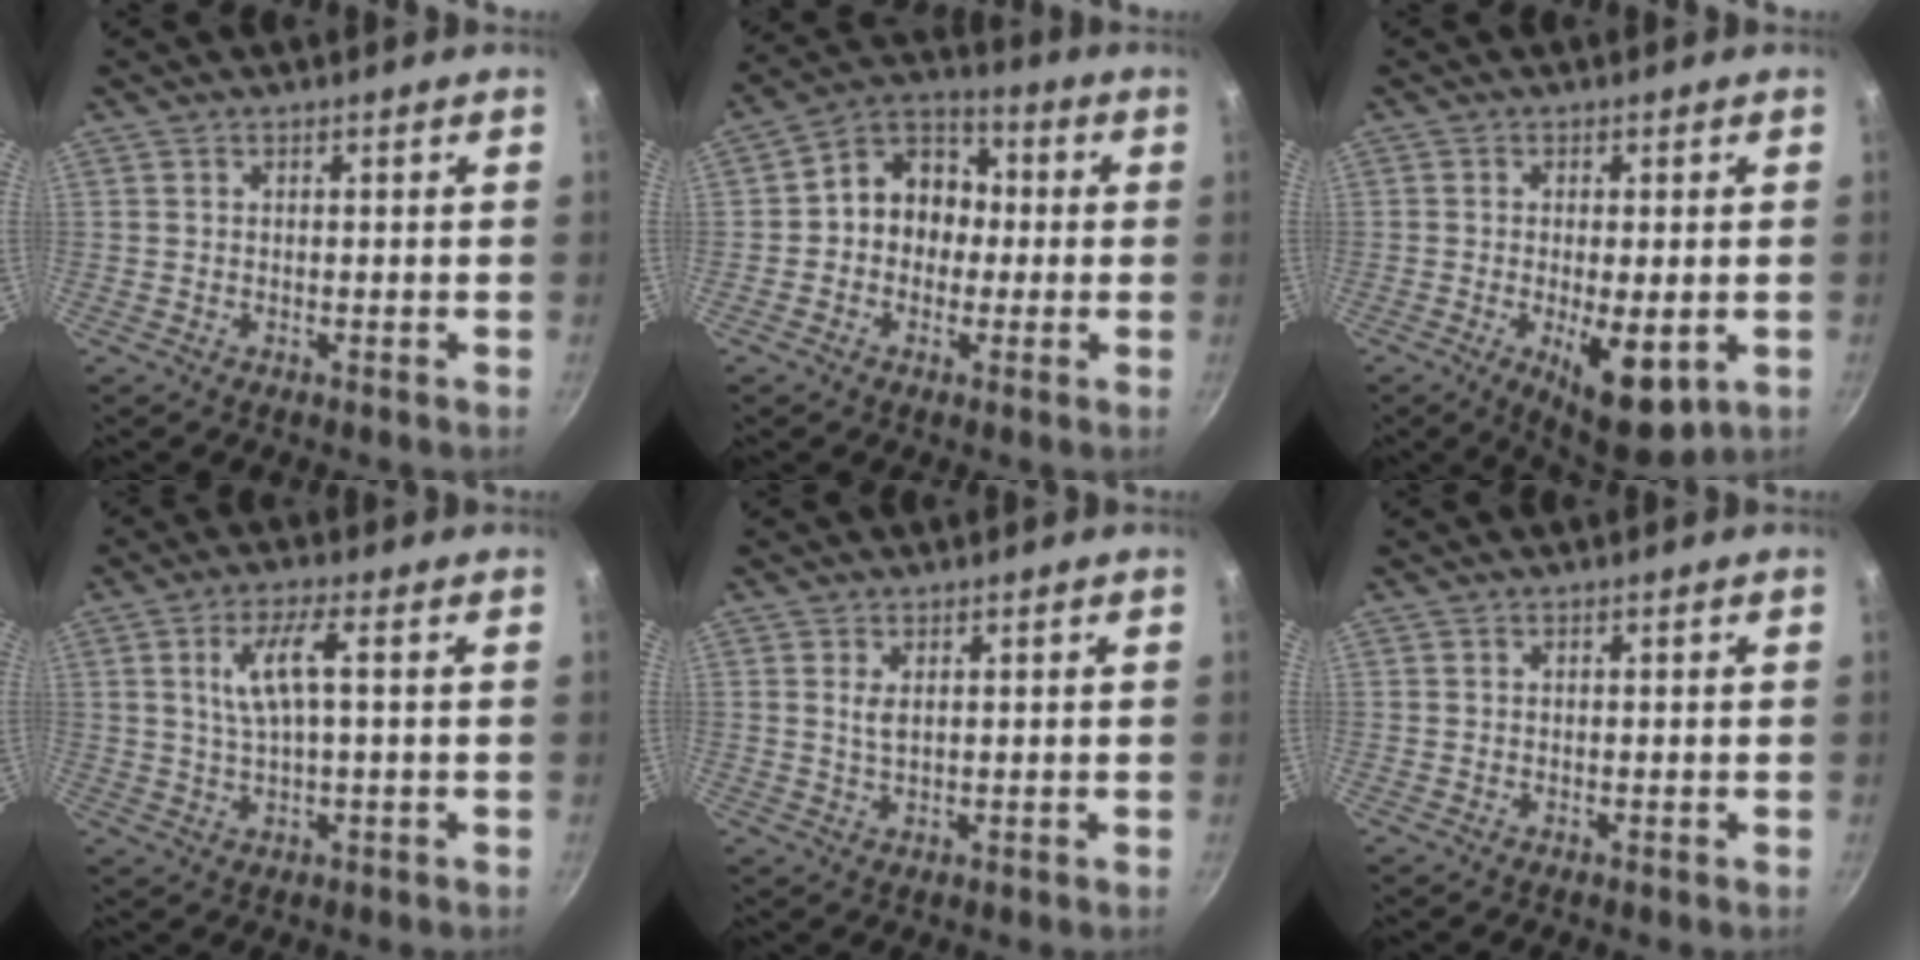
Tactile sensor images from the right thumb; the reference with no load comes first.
{"total": 10.8, "force": [-0.3, 9.2, 5.8], "torque": [-0.042, 0.036, -0.028]}
{"total": 9.9, "force": [-2.4, 3.6, 8.9], "torque": [-0.126, -0.005, -0.023]}
{"total": 6.9, "force": [1.2, 1.6, 6.6], "torque": [-0.139, 0.008, 0.028]}
{"total": 2.2, "force": [0.7, 1.1, 1.8], "torque": [-0.033, -0.005, 0.015]}
{"total": 0.0}